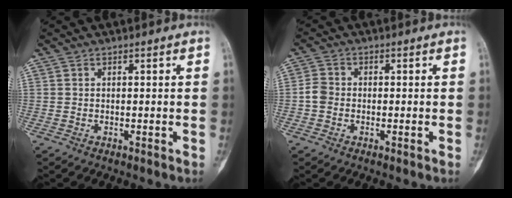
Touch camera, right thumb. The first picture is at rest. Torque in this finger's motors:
{"motor_torque": [0.58, 0.46, 0.50, -0.23, 0.03]}